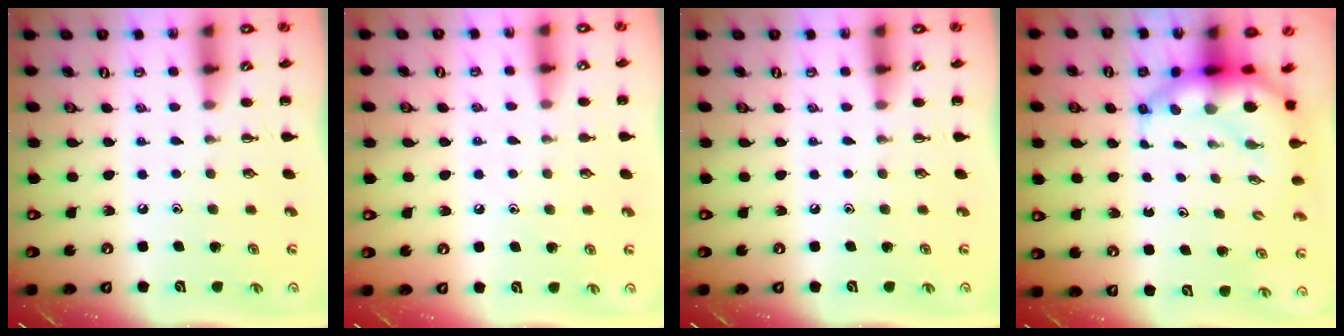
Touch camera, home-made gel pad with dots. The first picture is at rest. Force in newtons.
{"total": 4.8, "press": 4.5, "slide": 1.6}
{"total": 0.0}
{"total": 6.9, "press": 6.7, "slide": 1.7}